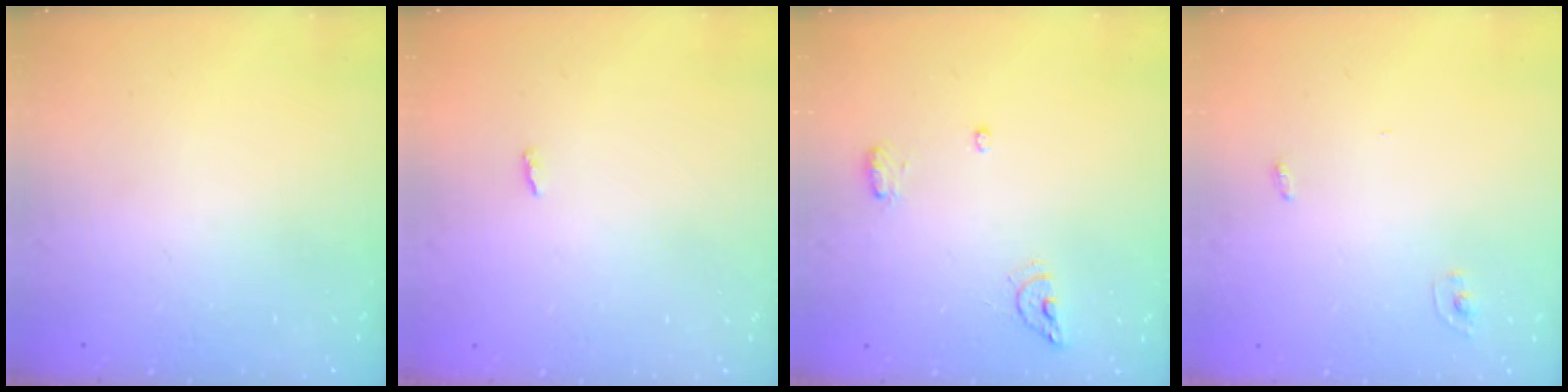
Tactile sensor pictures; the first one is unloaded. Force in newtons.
{"total": 1.9, "press": 1.9, "slide": 0.2}
{"total": 6.8, "press": 6.7, "slide": 1.2}
{"total": 2.4, "press": 2.4, "slide": 0.2}